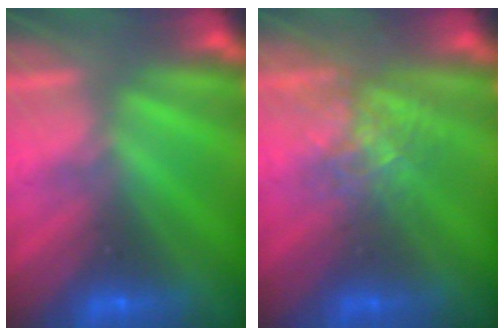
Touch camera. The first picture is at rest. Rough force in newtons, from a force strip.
{"total": 2.6}